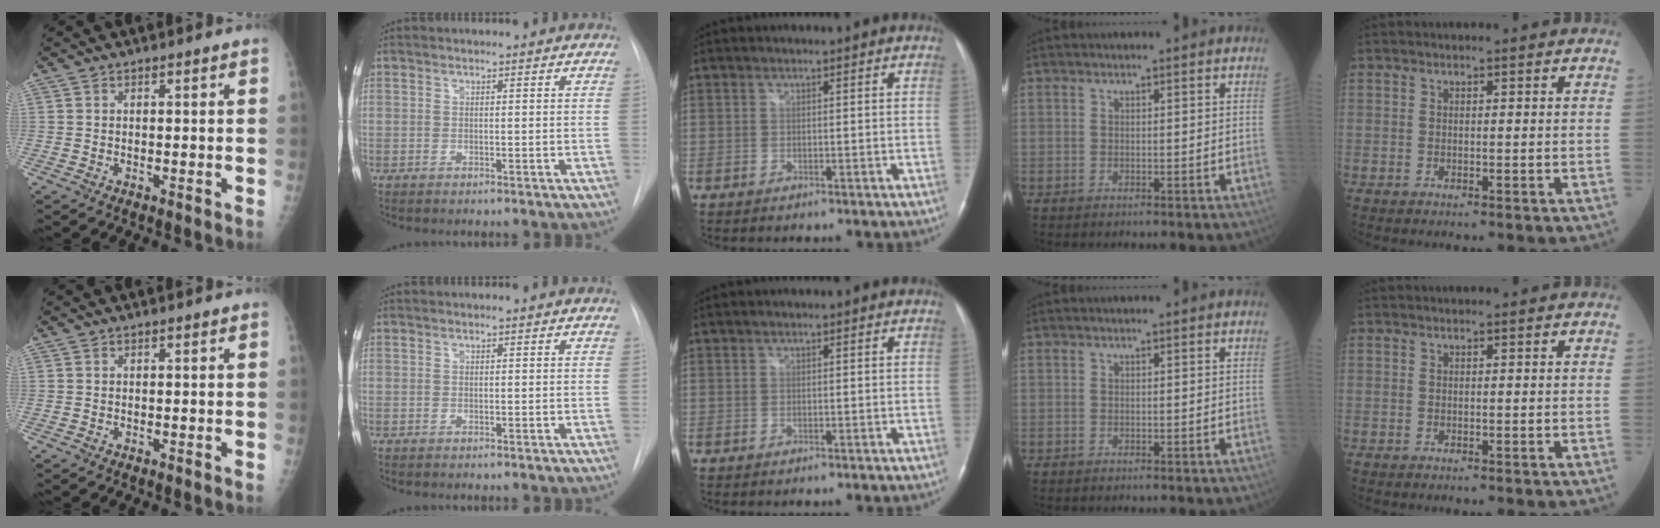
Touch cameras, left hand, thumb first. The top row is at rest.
{}